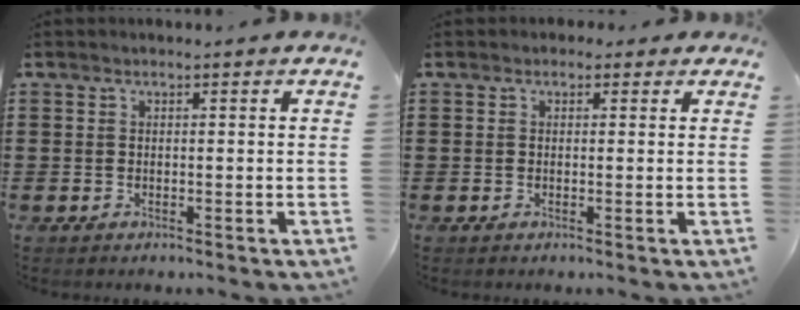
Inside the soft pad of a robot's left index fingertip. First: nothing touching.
{"total": 0.9, "force": [0.2, 0.8, 0.4], "torque": [-0.010, 0.005, 0.004]}